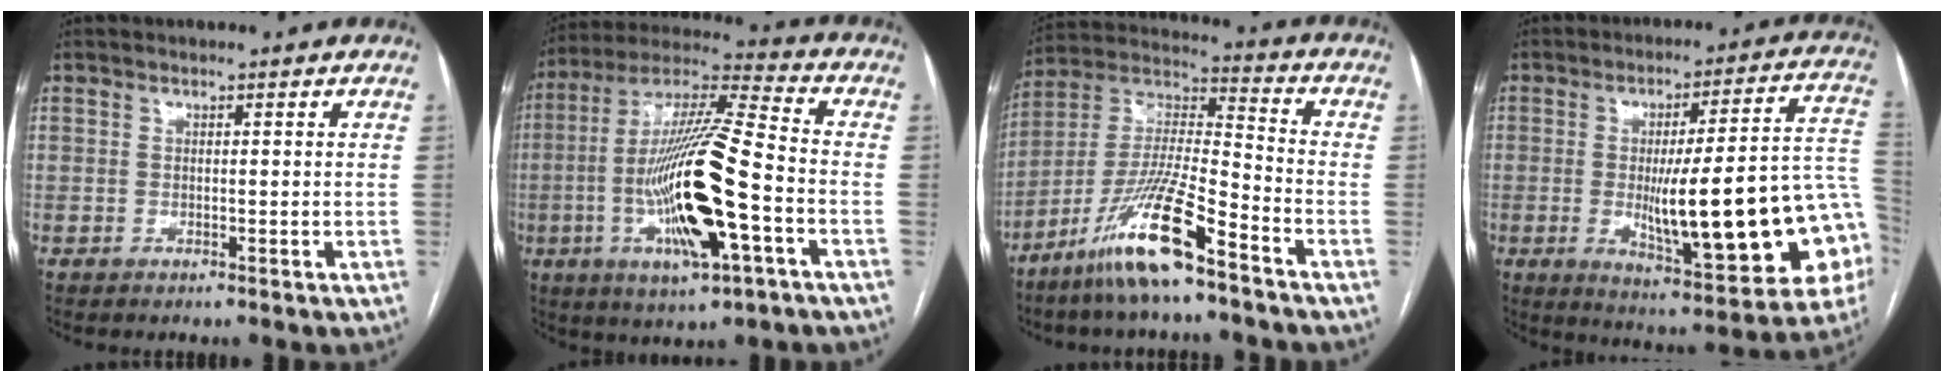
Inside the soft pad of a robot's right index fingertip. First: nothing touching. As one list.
[{"total": 19.9, "force": [-4.9, 2.4, 19.2], "torque": [-0.385, -0.010, -0.085]}, {"total": 14.3, "force": [-9.1, 0.9, 11.0], "torque": [-0.227, -0.017, -0.177]}, {"total": 24.3, "force": [-3.8, 3.8, 23.7], "torque": [-0.267, 0.013, -0.040]}]